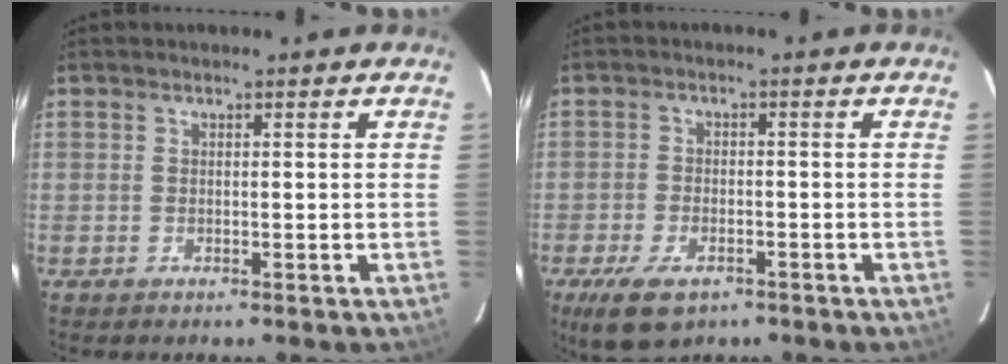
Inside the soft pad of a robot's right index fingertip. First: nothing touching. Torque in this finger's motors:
{"motor_torque": [0.74, -0.44, 0.15, 0.04]}